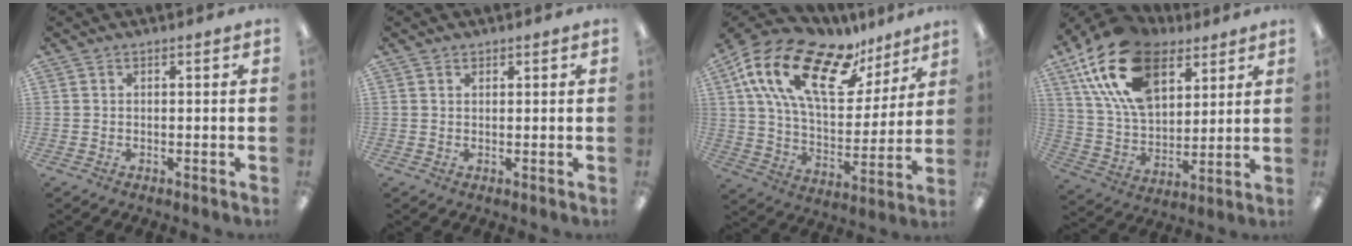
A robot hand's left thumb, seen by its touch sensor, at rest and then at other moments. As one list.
[{"total": 1.0, "force": [0.8, 0.6, 0.1], "torque": [0.006, -0.002, 0.014]}, {"total": 23.2, "force": [13.3, 10.7, 15.7], "torque": [-0.294, -0.060, 0.235]}, {"total": 21.4, "force": [11.6, 12.5, 13.0], "torque": [-0.264, -0.037, 0.208]}]